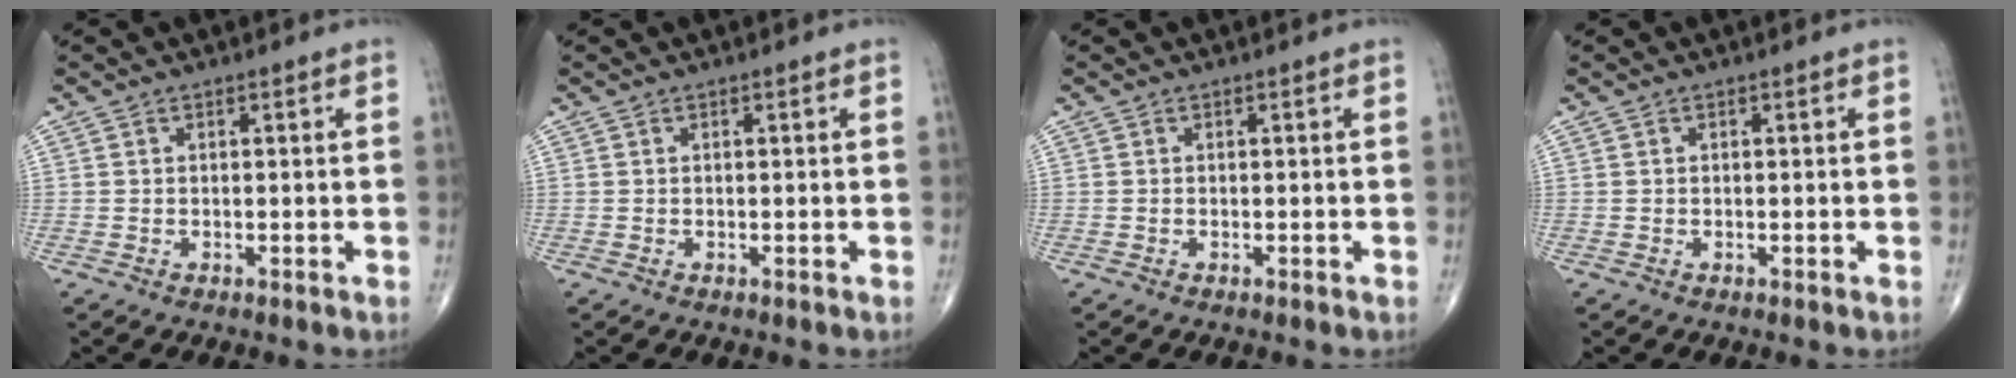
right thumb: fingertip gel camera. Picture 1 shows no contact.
{"total": 0.0}
{"total": 0.0}
{"total": 0.0}